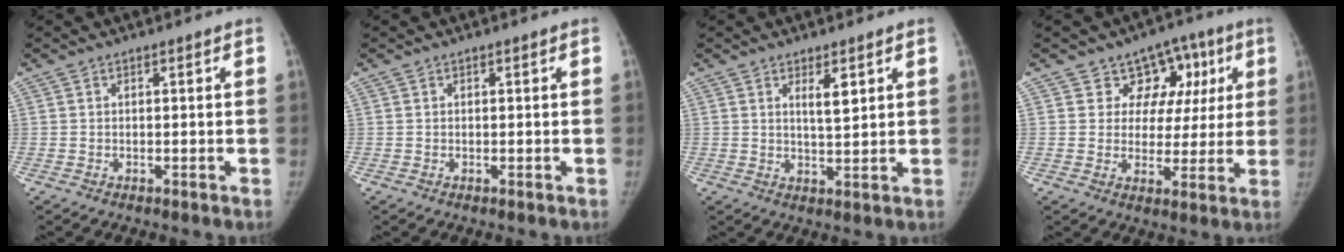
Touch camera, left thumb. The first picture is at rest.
{"total": 0.0}
{"total": 4.0, "force": [1.9, 1.1, 3.3], "torque": [-0.047, -0.017, 0.035]}
{"total": 10.2, "force": [4.9, 8.4, 3.3], "torque": [0.019, -0.006, 0.065]}